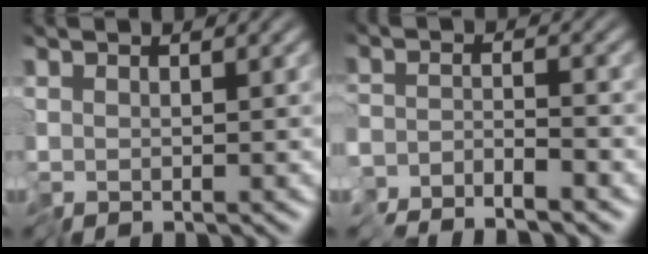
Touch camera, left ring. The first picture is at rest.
{"total": 3.0, "force": [-2.9, -0.8, -0.3], "torque": [0.005, -0.011, -0.060]}